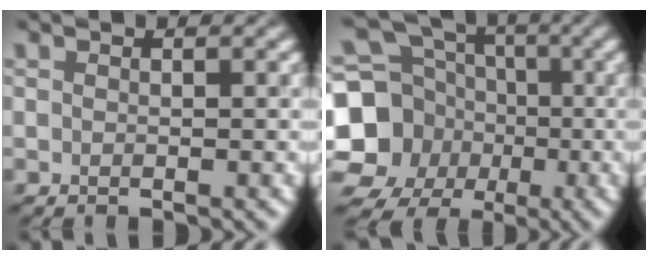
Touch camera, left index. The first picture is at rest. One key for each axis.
{"total": 13.2, "fx": -2.0, "fy": 12.0, "fz": 5.1, "tx": -0.134, "ty": -0.015, "tz": -0.060}